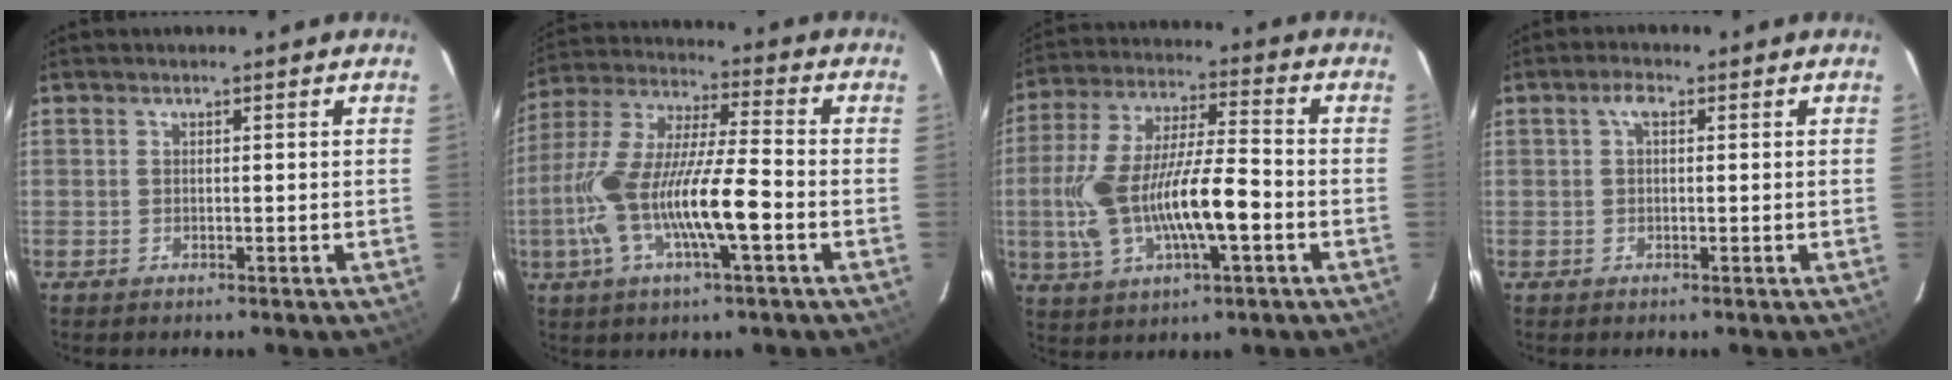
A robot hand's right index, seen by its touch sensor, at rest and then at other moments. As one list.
[{"total": 17.2, "force": [-5.1, 2.9, 16.2], "torque": [-0.323, -0.010, -0.095]}, {"total": 17.6, "force": [-4.0, 5.4, 16.3], "torque": [-0.326, -0.004, -0.067]}, {"total": 2.1, "force": [0.6, 1.0, 1.7], "torque": [-0.034, 0.009, 0.009]}]